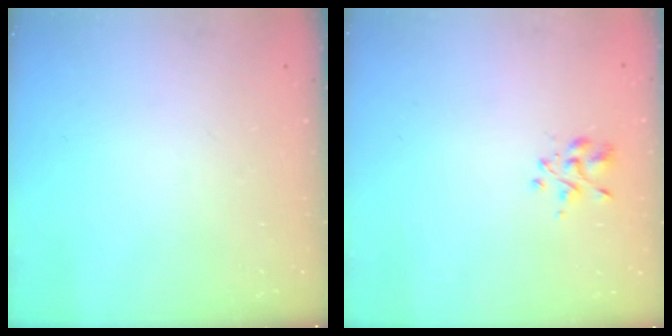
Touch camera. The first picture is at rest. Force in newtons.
{"total": 2.4, "press": 2.2, "slide": 1.0}